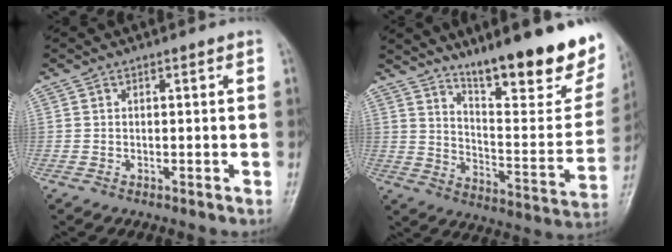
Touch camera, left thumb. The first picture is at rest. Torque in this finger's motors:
{"motor_torque": [1.71, 1.63, 1.48, -1.29, 0.08]}